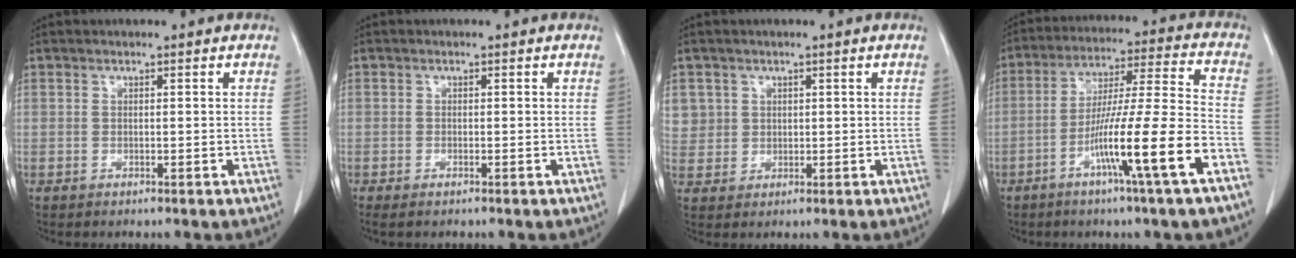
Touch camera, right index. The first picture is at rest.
{"total": 1.0, "force": [-0.8, 0.2, 0.6], "torque": [-0.011, -0.002, -0.011]}
{"total": 4.8, "force": [1.8, 4.4, 0.3], "torque": [0.004, 0.006, 0.041]}
{"total": 15.1, "force": [-7.0, -1.2, 13.4], "torque": [-0.234, -0.007, -0.121]}